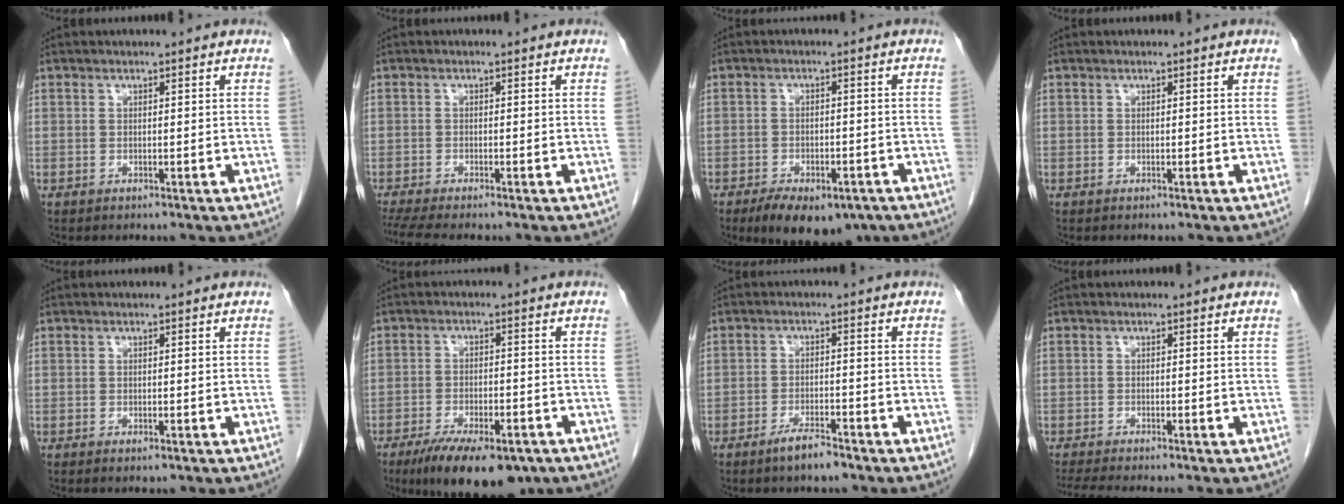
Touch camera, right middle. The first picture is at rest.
{"total": 4.7, "force": [-4.0, -0.2, 2.5], "torque": [-0.044, -0.011, -0.071]}
{"total": 11.0, "force": [-7.7, 5.0, 6.0], "torque": [-0.084, -0.004, -0.112]}
{"total": 0.0}
{"total": 0.9, "force": [-0.6, 0.2, 0.7], "torque": [-0.014, -0.003, -0.005]}
{"total": 13.3, "force": [-9.4, 4.5, 8.2], "torque": [-0.128, -0.014, -0.143]}
{"total": 4.0, "force": [-3.1, 0.6, 2.5], "torque": [-0.050, -0.003, -0.054]}
{"total": 4.3, "force": [-3.8, -0.4, 2.1], "torque": [-0.034, -0.011, -0.065]}